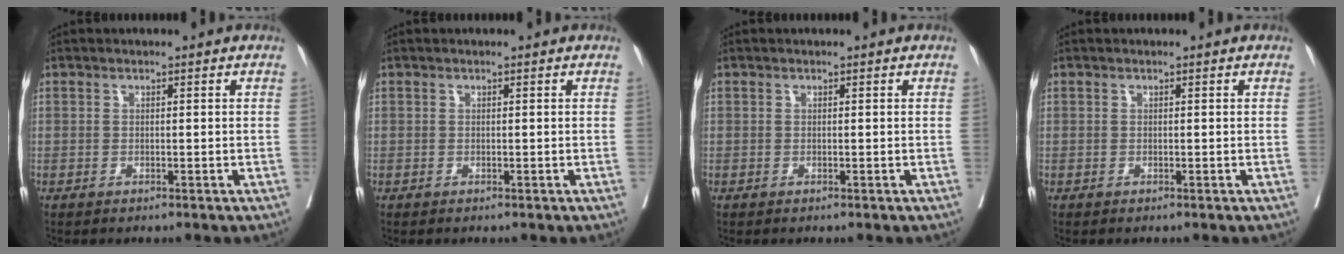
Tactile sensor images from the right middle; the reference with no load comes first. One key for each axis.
{"total": 0.0}
{"total": 0.0}
{"total": 0.0}